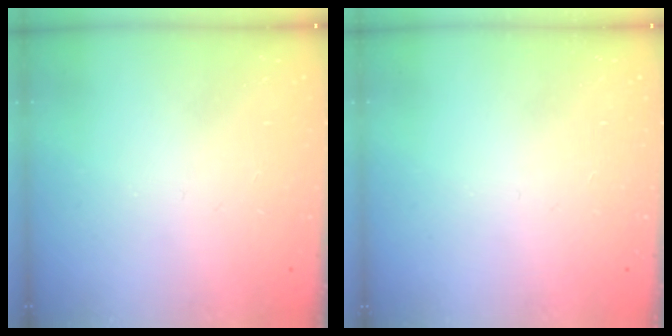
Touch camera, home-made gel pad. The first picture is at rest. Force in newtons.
{"total": 0.0}